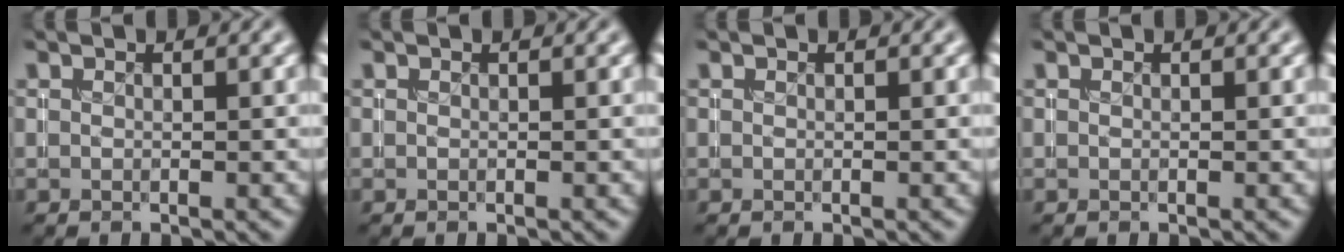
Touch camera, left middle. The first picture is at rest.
{"total": 0.0}
{"total": 0.0}
{"total": 0.0}